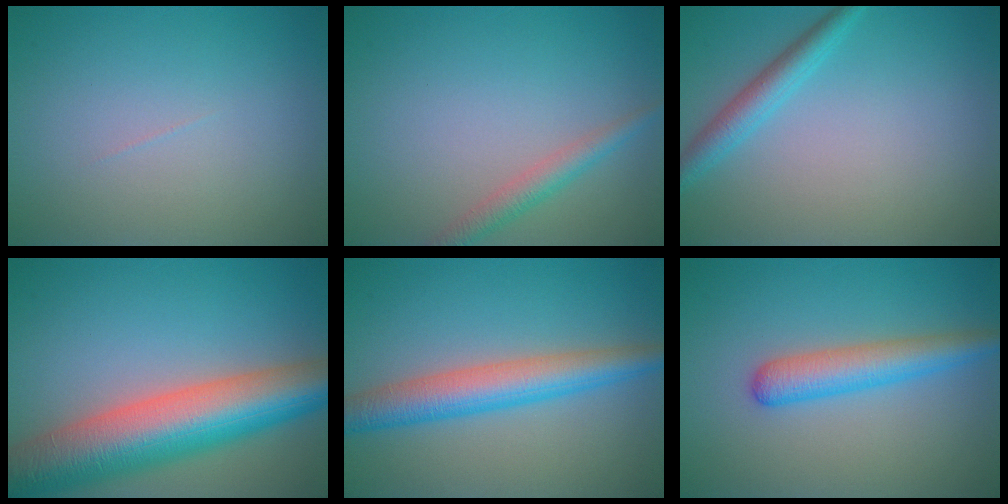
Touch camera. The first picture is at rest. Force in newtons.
{"total": 2.1, "press": 2.1, "slide": 0.0}
{"total": 2.6, "press": 2.6, "slide": 0.1}
{"total": 11.8, "press": 11.7, "slide": 0.4}
{"total": 5.4, "press": 5.4, "slide": 0.2}
{"total": 3.8, "press": 3.8, "slide": 0.2}